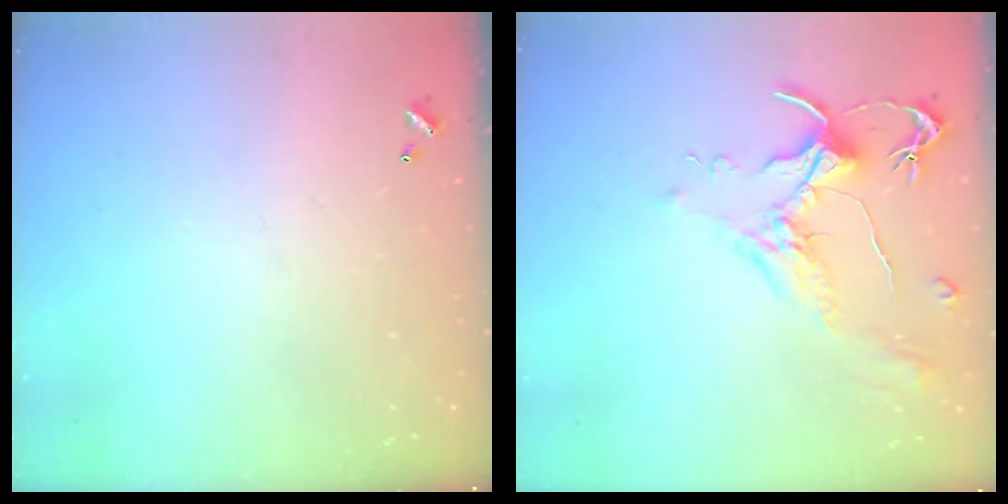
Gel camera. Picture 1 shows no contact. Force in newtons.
{"total": 1.9, "press": 1.9, "slide": 0.6}